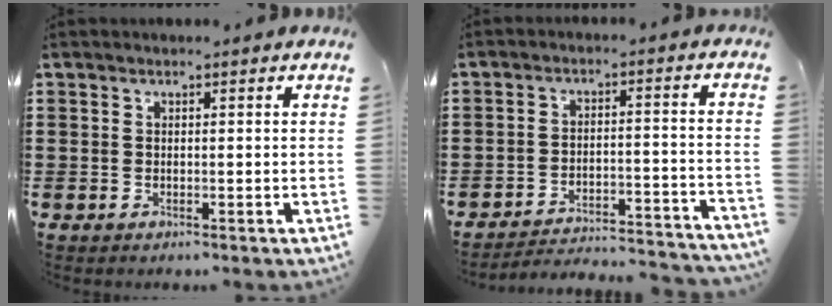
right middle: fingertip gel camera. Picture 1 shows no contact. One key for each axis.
{"total": 3.6, "fx": -3.5, "fy": 0.3, "fz": 1.1, "tx": -0.024, "ty": -0.002, "tz": -0.076}